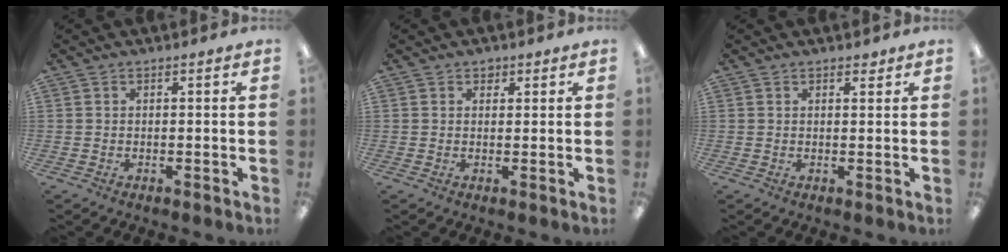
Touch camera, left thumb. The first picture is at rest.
{"total": 1.4, "force": [1.0, 0.9, 0.3], "torque": [0.000, -0.001, 0.017]}
{"total": 1.4, "force": [1.1, 0.6, 0.4], "torque": [0.004, -0.005, 0.018]}